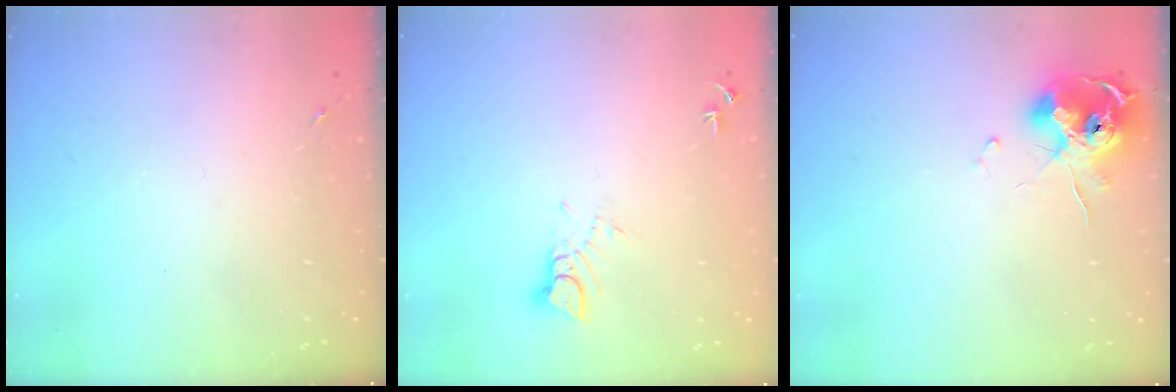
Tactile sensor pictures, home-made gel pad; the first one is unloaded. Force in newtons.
{"total": 3.6, "press": 3.6, "slide": 0.3}
{"total": 12.9, "press": 12.9, "slide": 1.4}